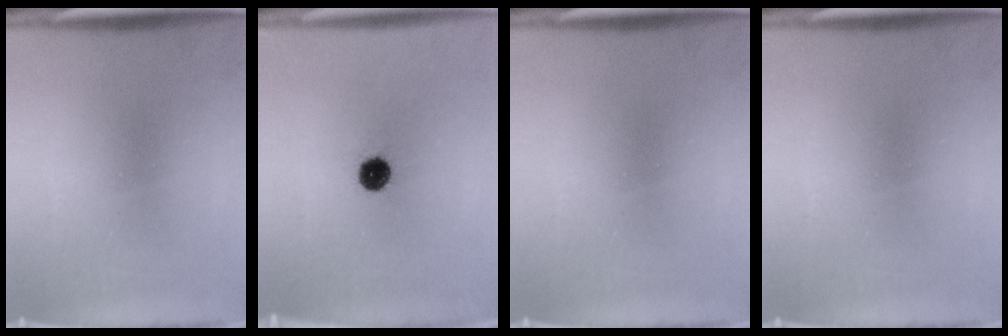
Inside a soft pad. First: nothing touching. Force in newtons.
{"total": 5.2}
{"total": 0.0}
{"total": 0.0}